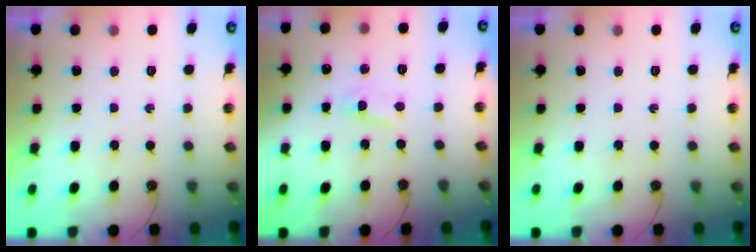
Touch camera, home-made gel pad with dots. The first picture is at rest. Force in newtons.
{"total": 2.0, "press": 2.0, "slide": 0.3}
{"total": 0.0}